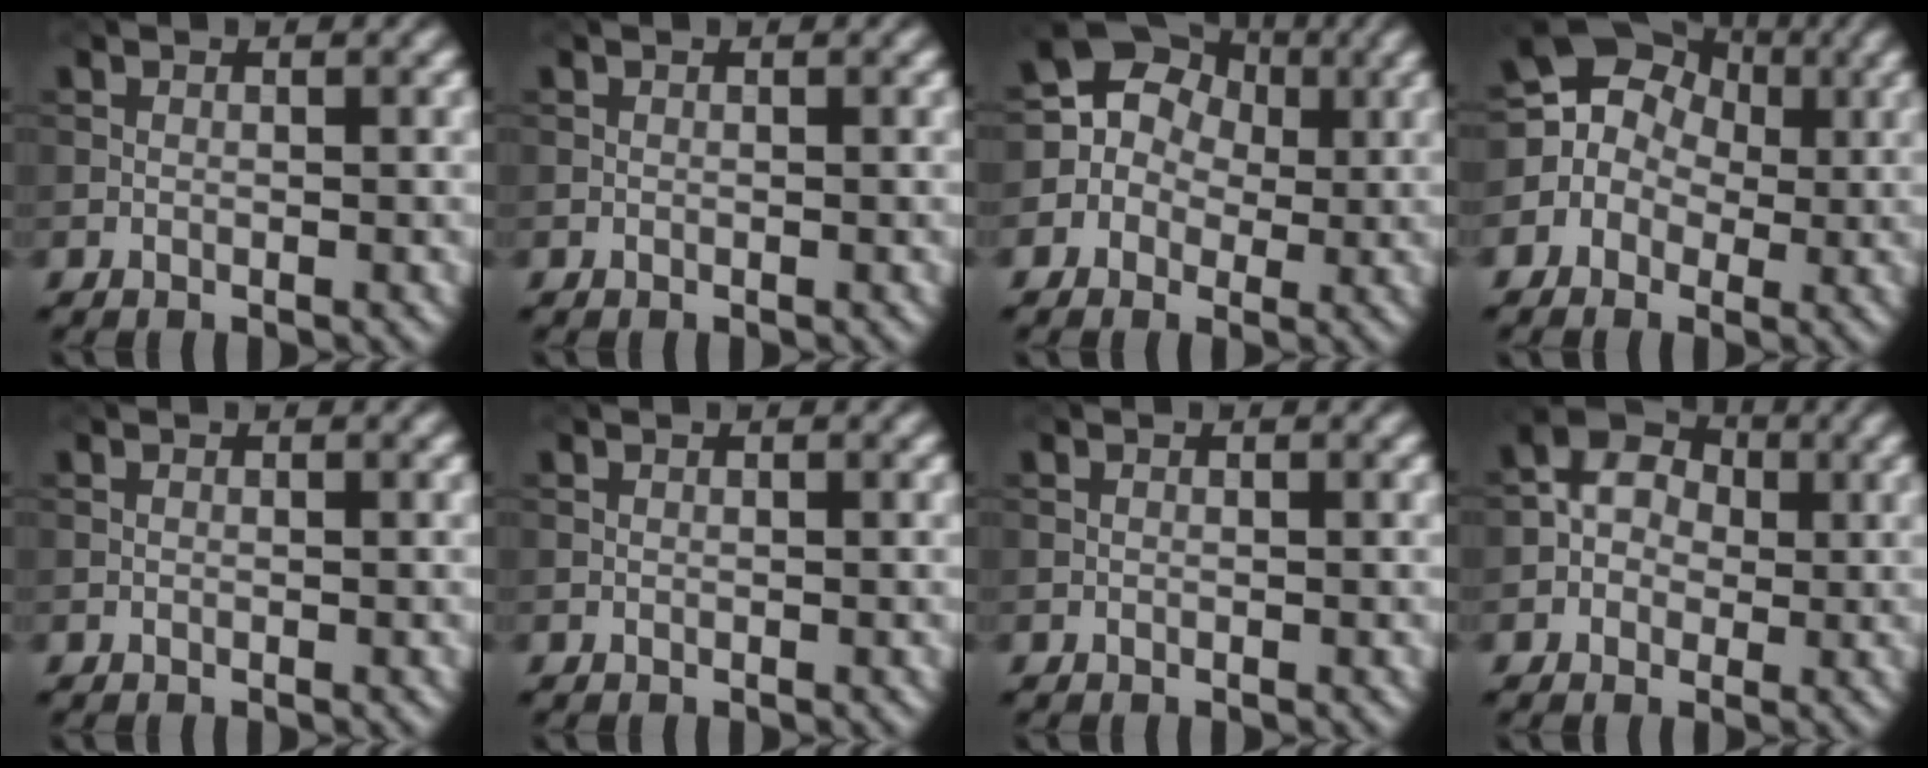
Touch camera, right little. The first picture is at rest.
{"total": 0.0}
{"total": 7.8, "force": [0.8, 7.3, 2.7], "torque": [-0.056, 0.047, -0.031]}
{"total": 8.0, "force": [-0.1, 7.4, 3.0], "torque": [-0.066, 0.041, -0.049]}
{"total": 0.0}
{"total": 0.0}
{"total": 0.0}
{"total": 5.3, "force": [-0.1, 4.7, 2.4], "torque": [-0.013, 0.034, -0.026]}